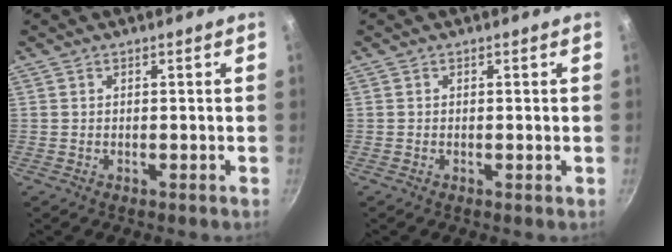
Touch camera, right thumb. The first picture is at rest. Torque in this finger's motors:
{"motor_torque": [-0.38, -0.08, -0.25, 0.05, -0.02]}